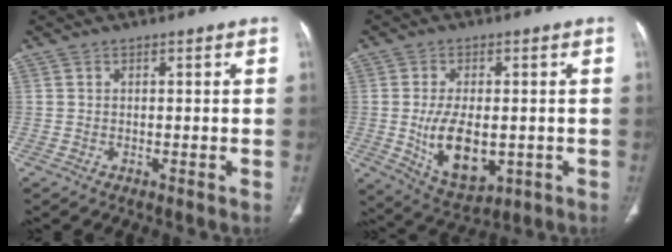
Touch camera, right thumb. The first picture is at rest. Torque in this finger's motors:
{"motor_torque": [-0.72, 1.62, 0.71, 0.64, 0.32]}